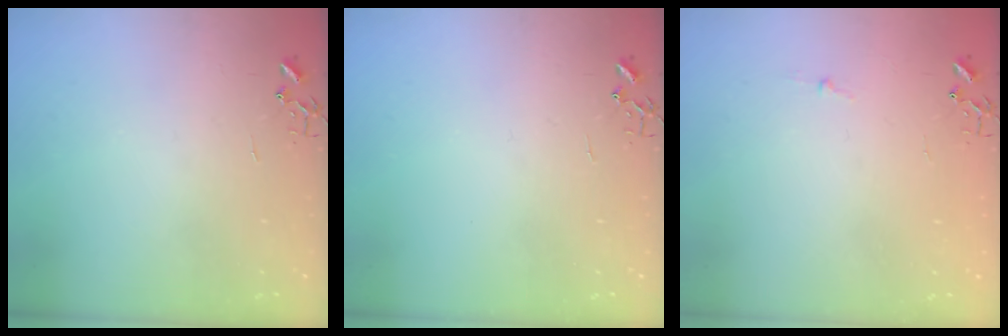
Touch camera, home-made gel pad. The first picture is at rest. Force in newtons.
{"total": 0.0}
{"total": 2.7, "press": 2.7, "slide": 0.3}